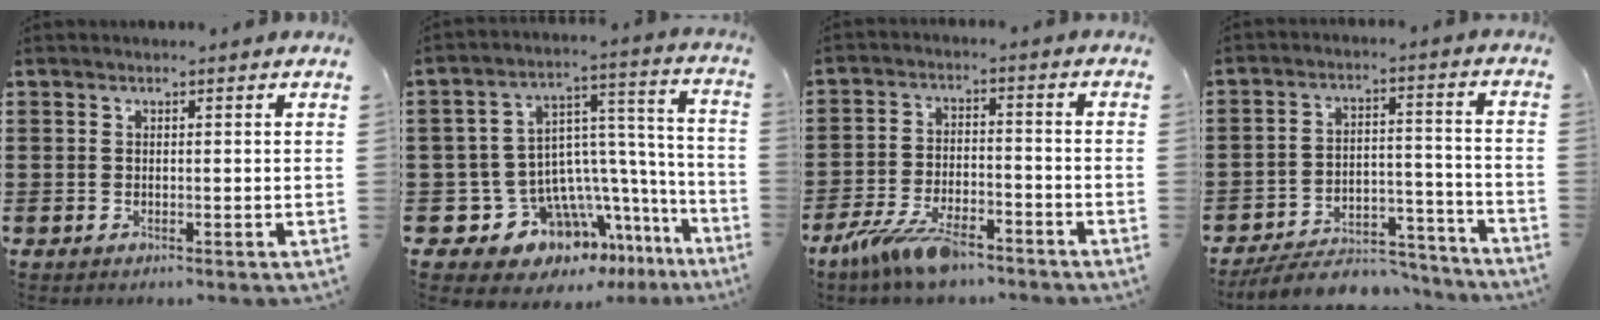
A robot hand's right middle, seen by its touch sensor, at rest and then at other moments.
{"total": 9.0, "force": [-5.6, 6.5, 2.6], "torque": [-0.082, -0.025, -0.098]}
{"total": 8.7, "force": [-6.5, 2.4, 5.2], "torque": [-0.116, -0.001, -0.123]}
{"total": 7.4, "force": [-7.0, 1.7, 1.9], "torque": [-0.025, 0.025, -0.133]}